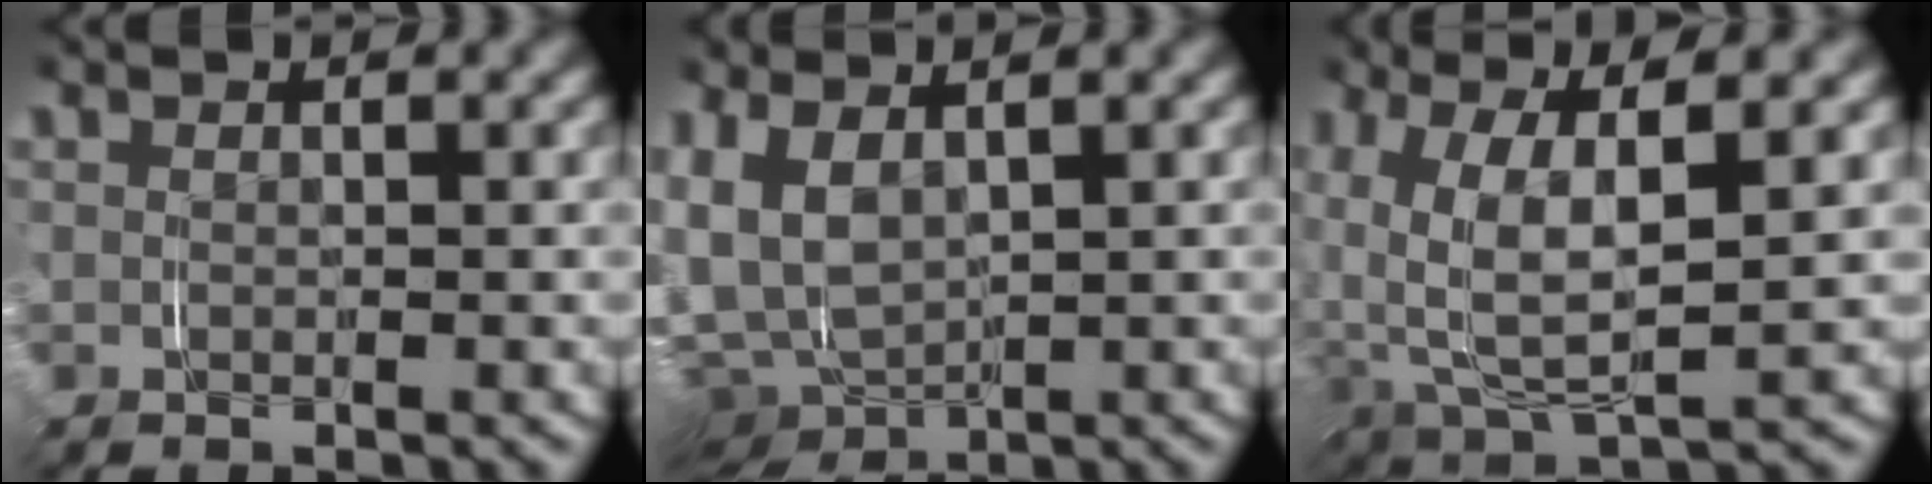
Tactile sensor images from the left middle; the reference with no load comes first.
{"total": 7.9, "force": [-2.1, 7.2, 2.5], "torque": [-0.090, -0.040, -0.032]}
{"total": 4.4, "force": [1.9, 2.4, 3.2], "torque": [-0.062, 0.002, 0.026]}